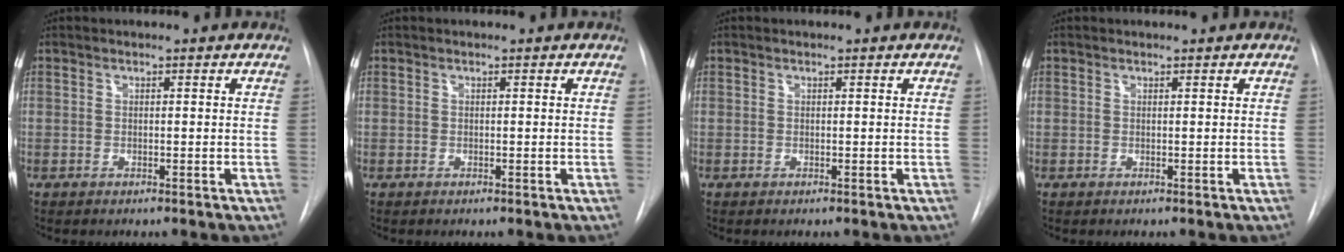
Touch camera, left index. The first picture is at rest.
{"total": 0.0}
{"total": 0.0}
{"total": 0.0}